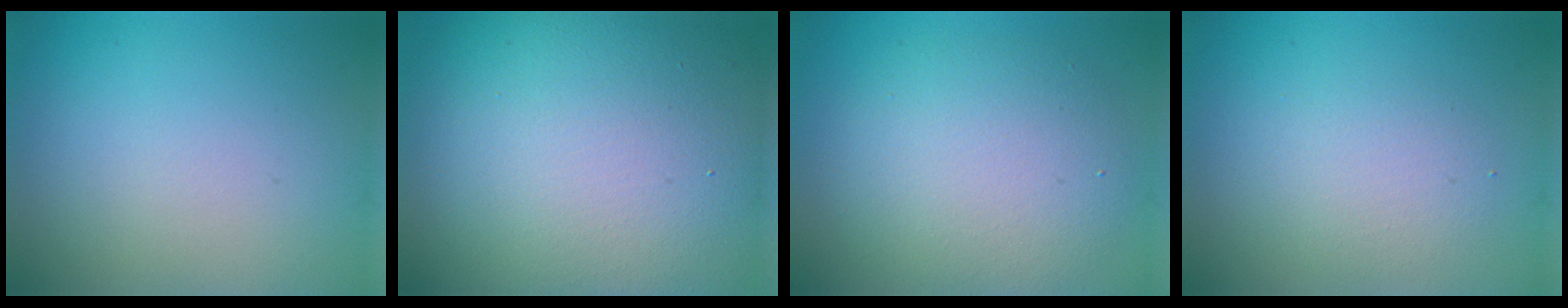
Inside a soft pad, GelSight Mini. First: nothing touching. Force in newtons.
{"total": 17.5, "press": 17.5, "slide": 0.7}
{"total": 6.3, "press": 6.3, "slide": 0.4}
{"total": 2.4, "press": 2.4, "slide": 0.0}